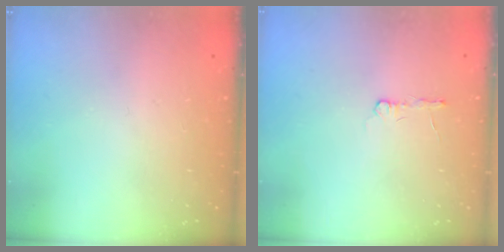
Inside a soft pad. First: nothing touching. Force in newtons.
{"total": 2.7, "press": 2.7, "slide": 0.4}